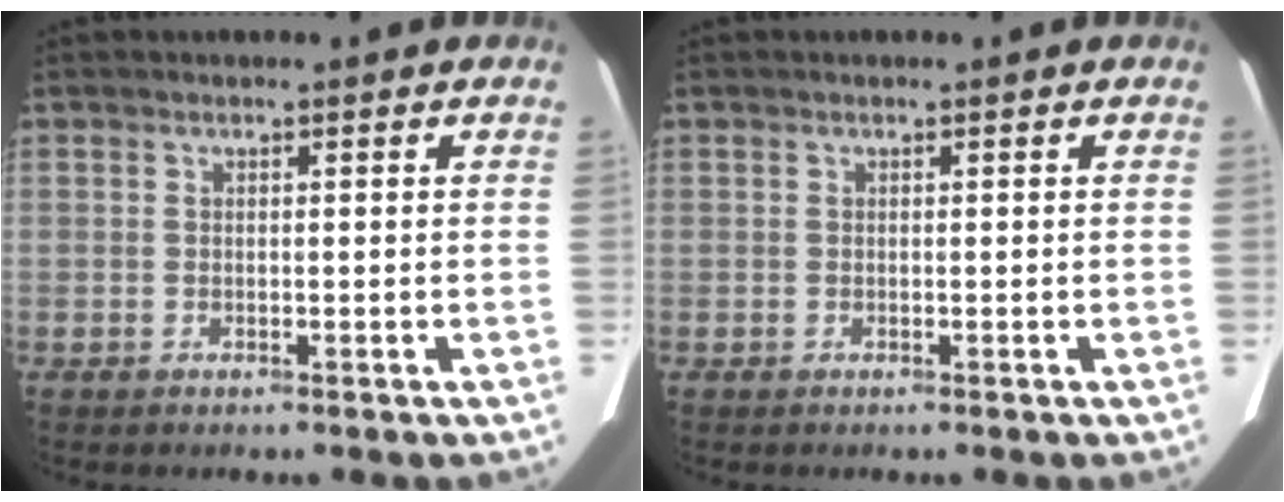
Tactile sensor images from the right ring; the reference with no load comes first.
{"total": 0.0}